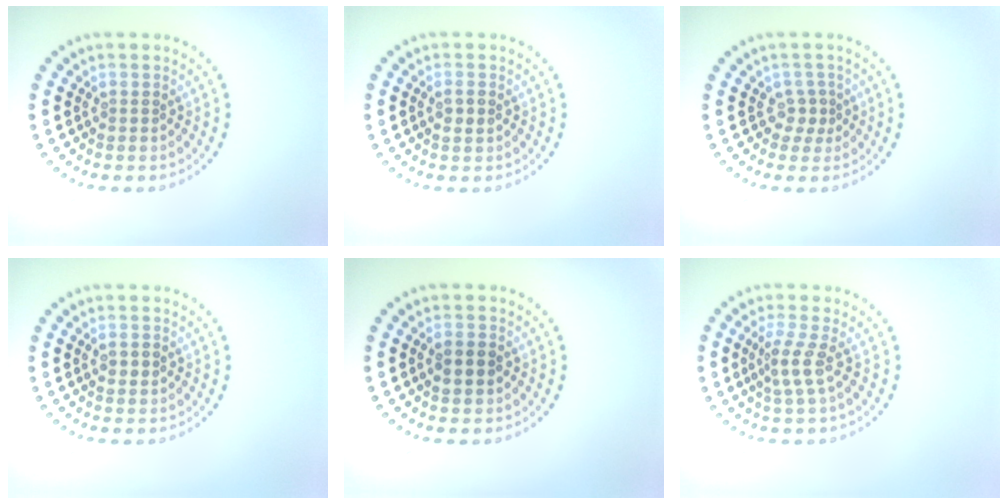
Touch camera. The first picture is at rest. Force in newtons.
{"total": 1.1, "press": 1.1, "slide": 0.2}
{"total": 1.4, "press": 0.9, "slide": 1.0}
{"total": 1.1, "press": 1.1, "slide": 0.1}
{"total": 1.9, "press": 1.9, "slide": 0.0}
{"total": 2.2, "press": 1.5, "slide": 1.6}